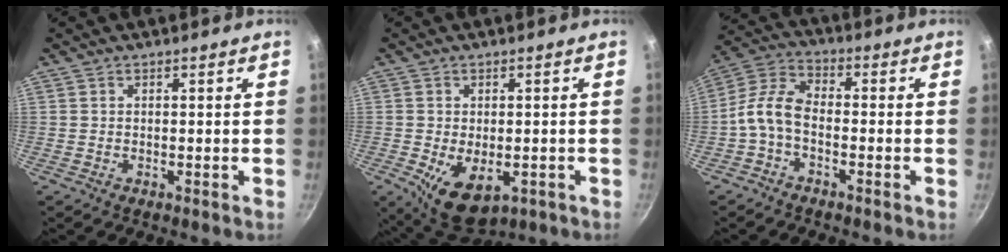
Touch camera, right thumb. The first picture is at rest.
{"total": 9.6, "force": [-3.2, 5.5, 7.1], "torque": [-0.111, -0.004, -0.034]}
{"total": 8.1, "force": [-2.2, 4.6, 6.3], "torque": [-0.129, 0.034, -0.056]}